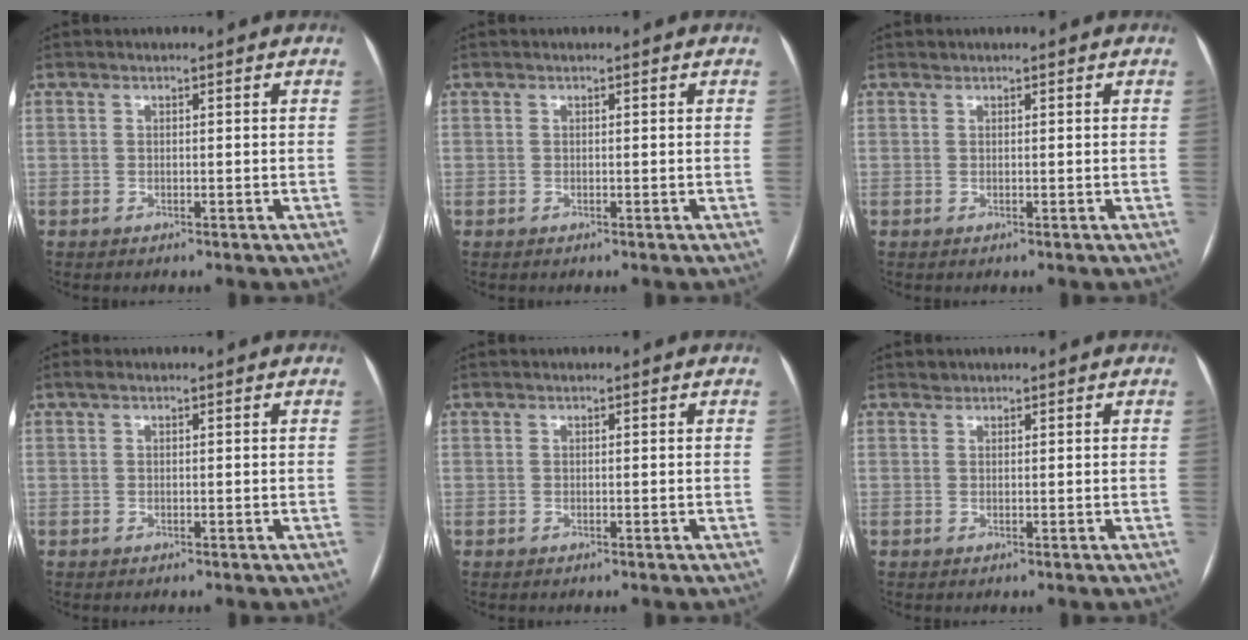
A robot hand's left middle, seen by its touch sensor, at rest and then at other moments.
{"total": 0.0}
{"total": 0.0}
{"total": 0.7, "force": [0.4, 0.3, 0.5], "torque": [-0.013, 0.012, 0.004]}
{"total": 0.0}
{"total": 0.6, "force": [0.5, 0.3, -0.1], "torque": [0.000, 0.000, 0.007]}